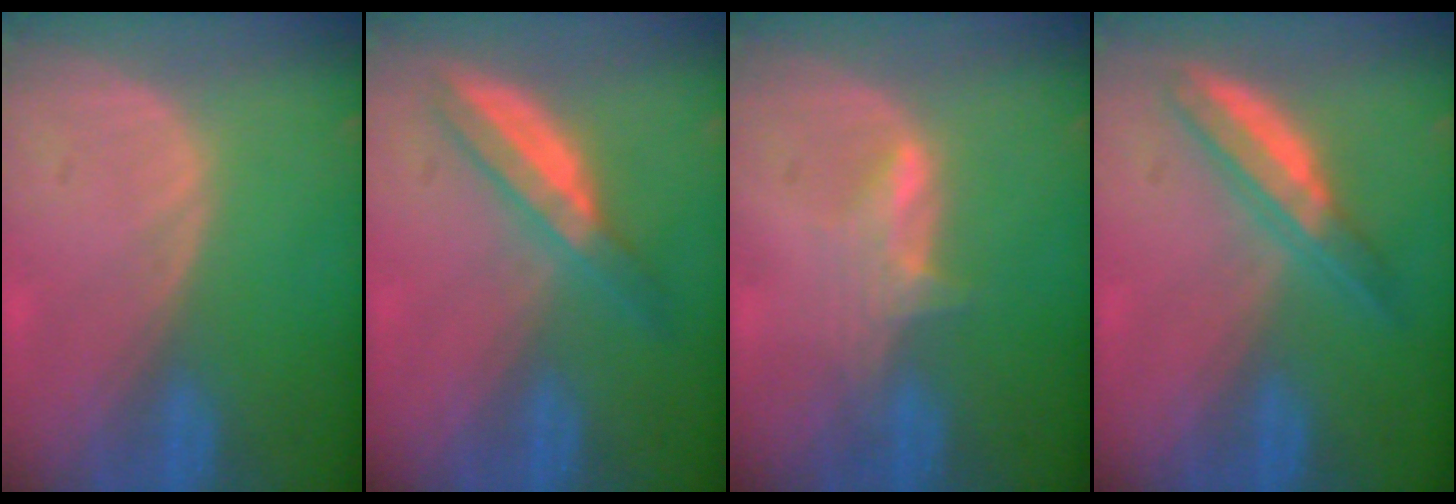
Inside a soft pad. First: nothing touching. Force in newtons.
{"total": 5.9, "press": 5.2, "slide": 2.8}
{"total": 2.9, "press": 2.9, "slide": 0.4}
{"total": 5.2, "press": 5.1, "slide": 0.9}